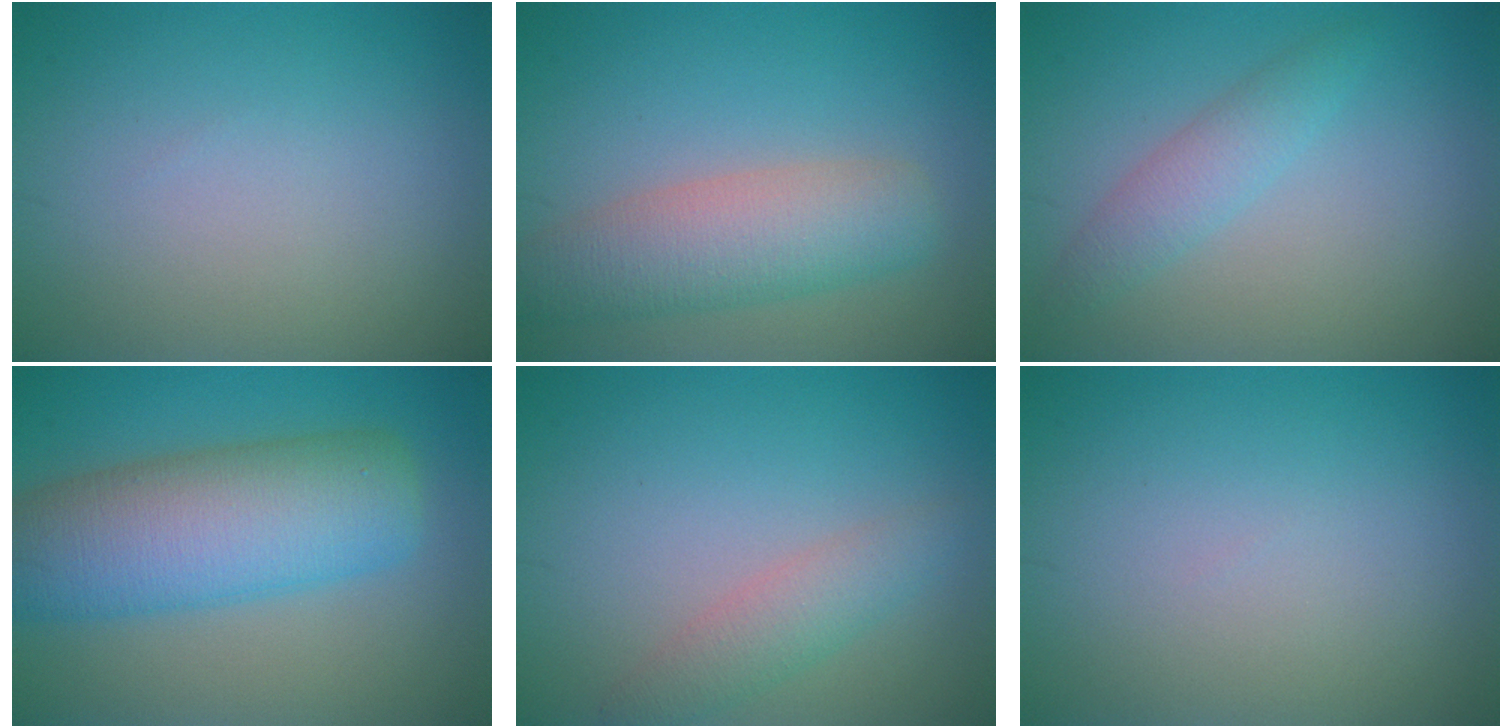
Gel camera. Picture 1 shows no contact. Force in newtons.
{"total": 5.7, "press": 5.7, "slide": 0.3}
{"total": 2.4, "press": 2.4, "slide": 0.1}
{"total": 9.8, "press": 9.8, "slide": 0.8}
{"total": 2.6, "press": 2.6, "slide": 0.1}
{"total": 0.0}